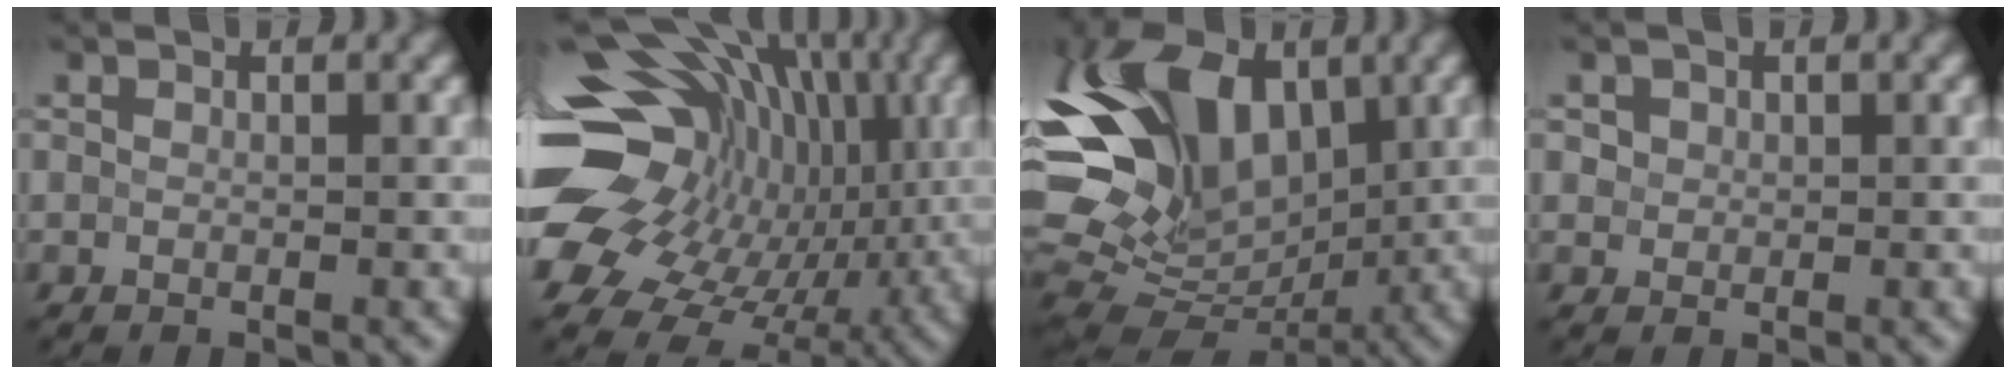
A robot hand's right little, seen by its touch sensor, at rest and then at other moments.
{"total": 19.6, "force": [0.0, 14.8, 12.9], "torque": [-0.232, -0.003, 0.020]}
{"total": 13.8, "force": [3.2, 9.0, 10.0], "torque": [-0.214, 0.017, 0.060]}
{"total": 2.8, "force": [1.5, 2.0, 1.1], "torque": [-0.022, 0.015, 0.022]}